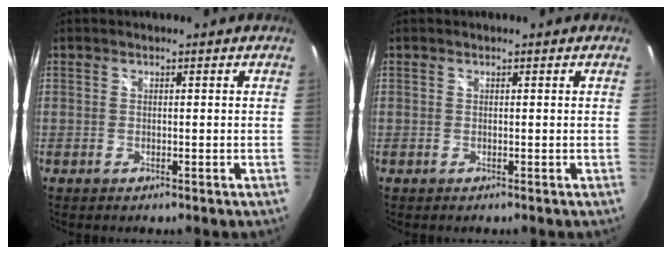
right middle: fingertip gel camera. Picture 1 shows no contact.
{"total": 0.0}